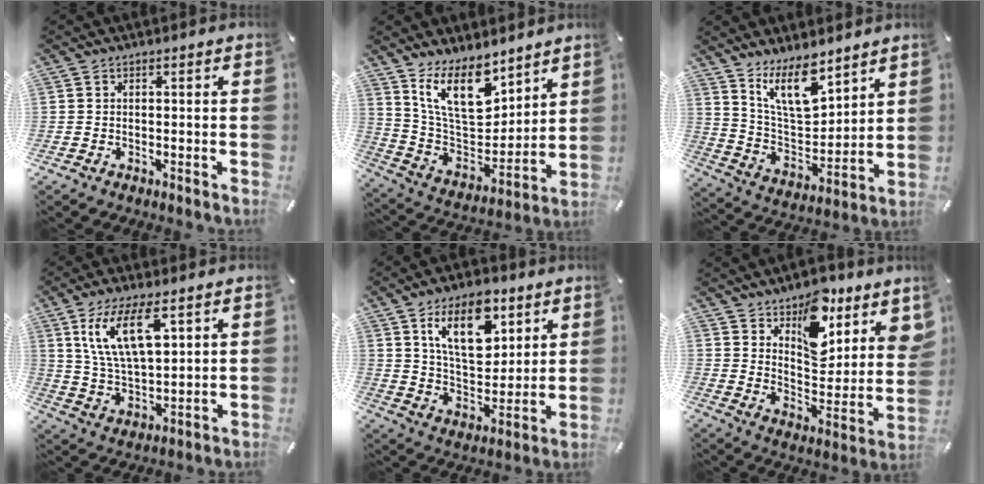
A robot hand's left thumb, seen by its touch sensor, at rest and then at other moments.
{"total": 16.8, "force": [11.2, 8.1, 9.6], "torque": [-0.193, -0.070, 0.202]}
{"total": 14.8, "force": [10.5, 6.4, 8.2], "torque": [-0.158, -0.057, 0.193]}
{"total": 13.9, "force": [7.0, 5.9, 10.5], "torque": [-0.227, -0.010, 0.121]}
{"total": 16.3, "force": [8.1, 9.0, 10.9], "torque": [-0.189, -0.018, 0.143]}
{"total": 14.1, "force": [9.9, 7.1, 7.1], "torque": [-0.090, -0.087, 0.172]}